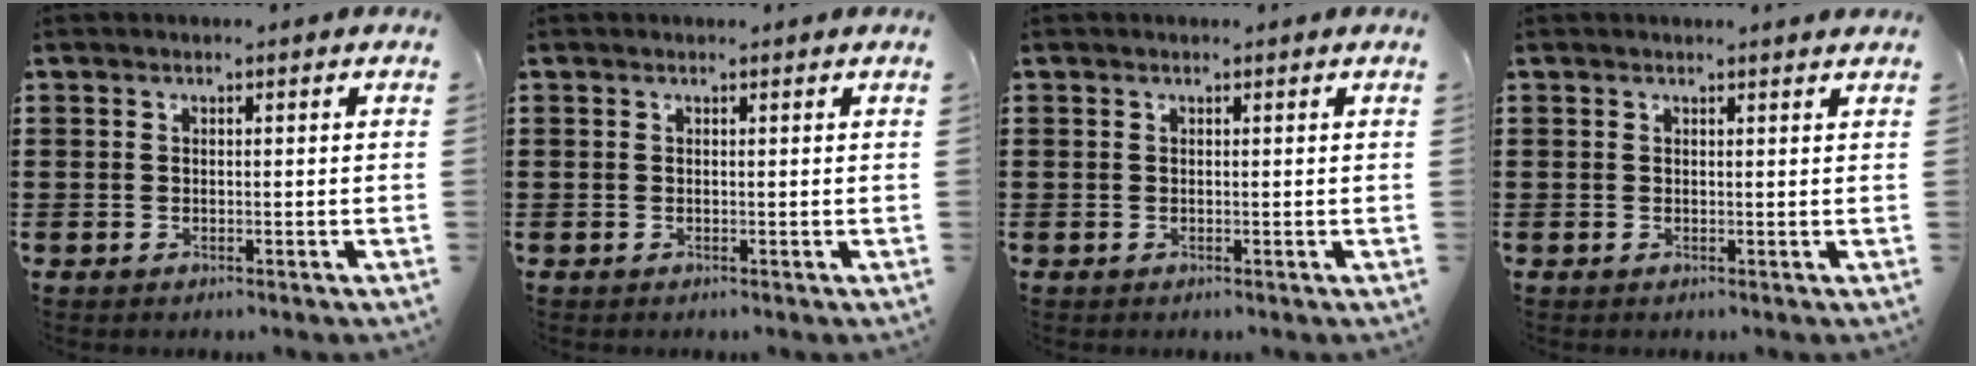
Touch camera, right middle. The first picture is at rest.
{"total": 0.0}
{"total": 0.0}
{"total": 0.7, "force": [0.7, 0.0, 0.1], "torque": [0.005, -0.007, 0.012]}